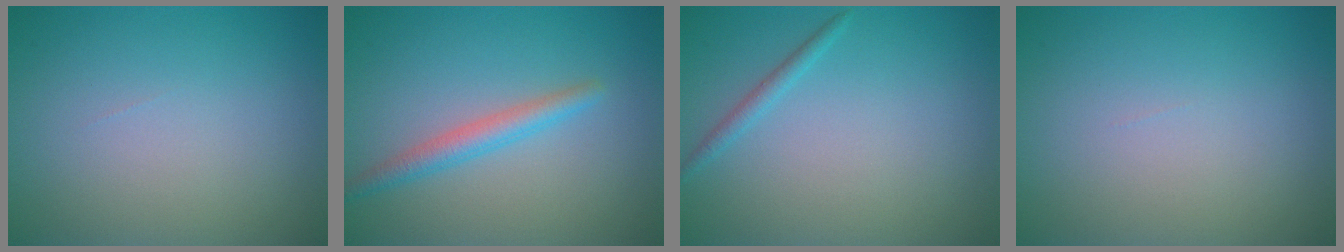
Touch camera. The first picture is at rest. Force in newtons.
{"total": 2.4, "press": 2.4, "slide": 0.0}
{"total": 1.1, "press": 1.1, "slide": 0.0}
{"total": 0.0}